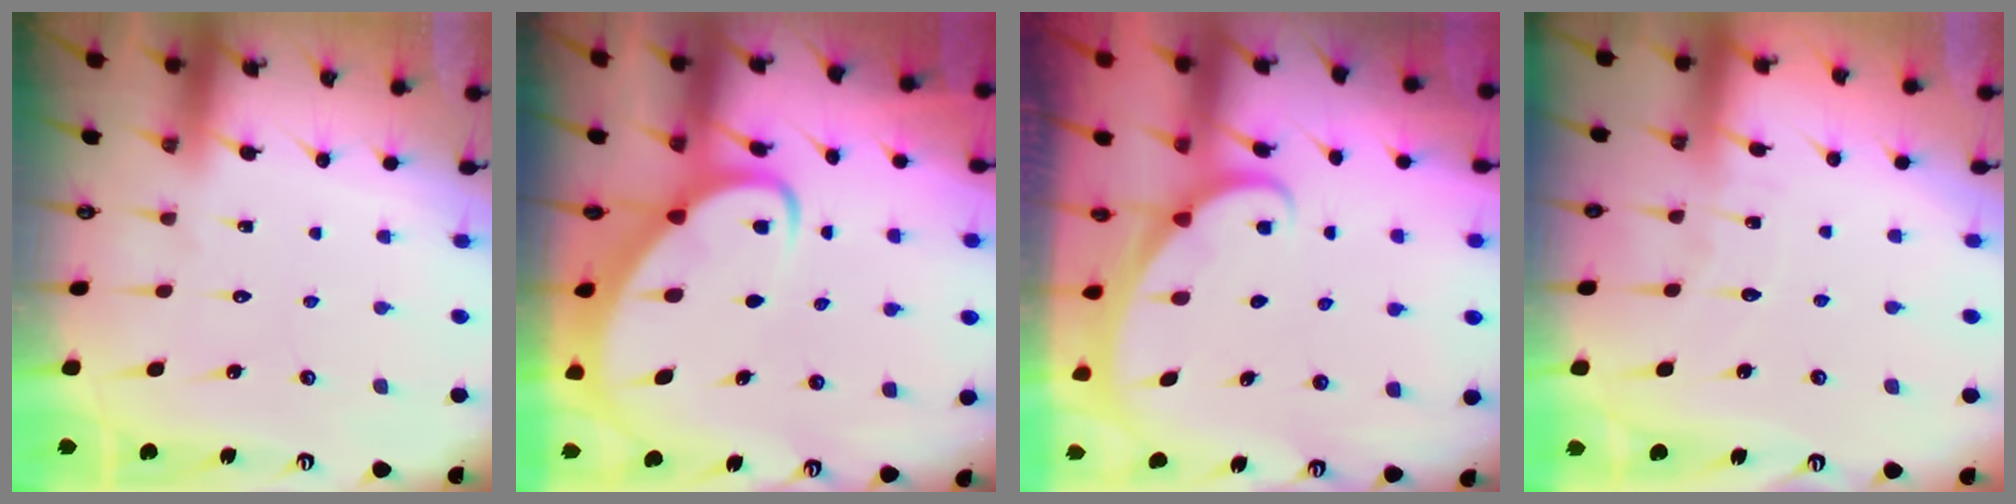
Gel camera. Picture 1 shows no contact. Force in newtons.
{"total": 4.5, "press": 4.4, "slide": 0.6}
{"total": 1.9, "press": 1.9, "slide": 0.1}
{"total": 3.7, "press": 3.7, "slide": 0.3}